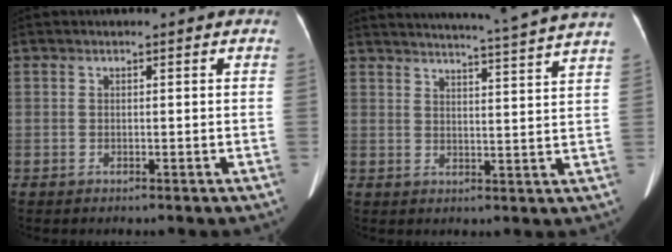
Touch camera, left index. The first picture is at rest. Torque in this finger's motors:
{"motor_torque": [0.53, -1.33, 0.03, 0.08]}